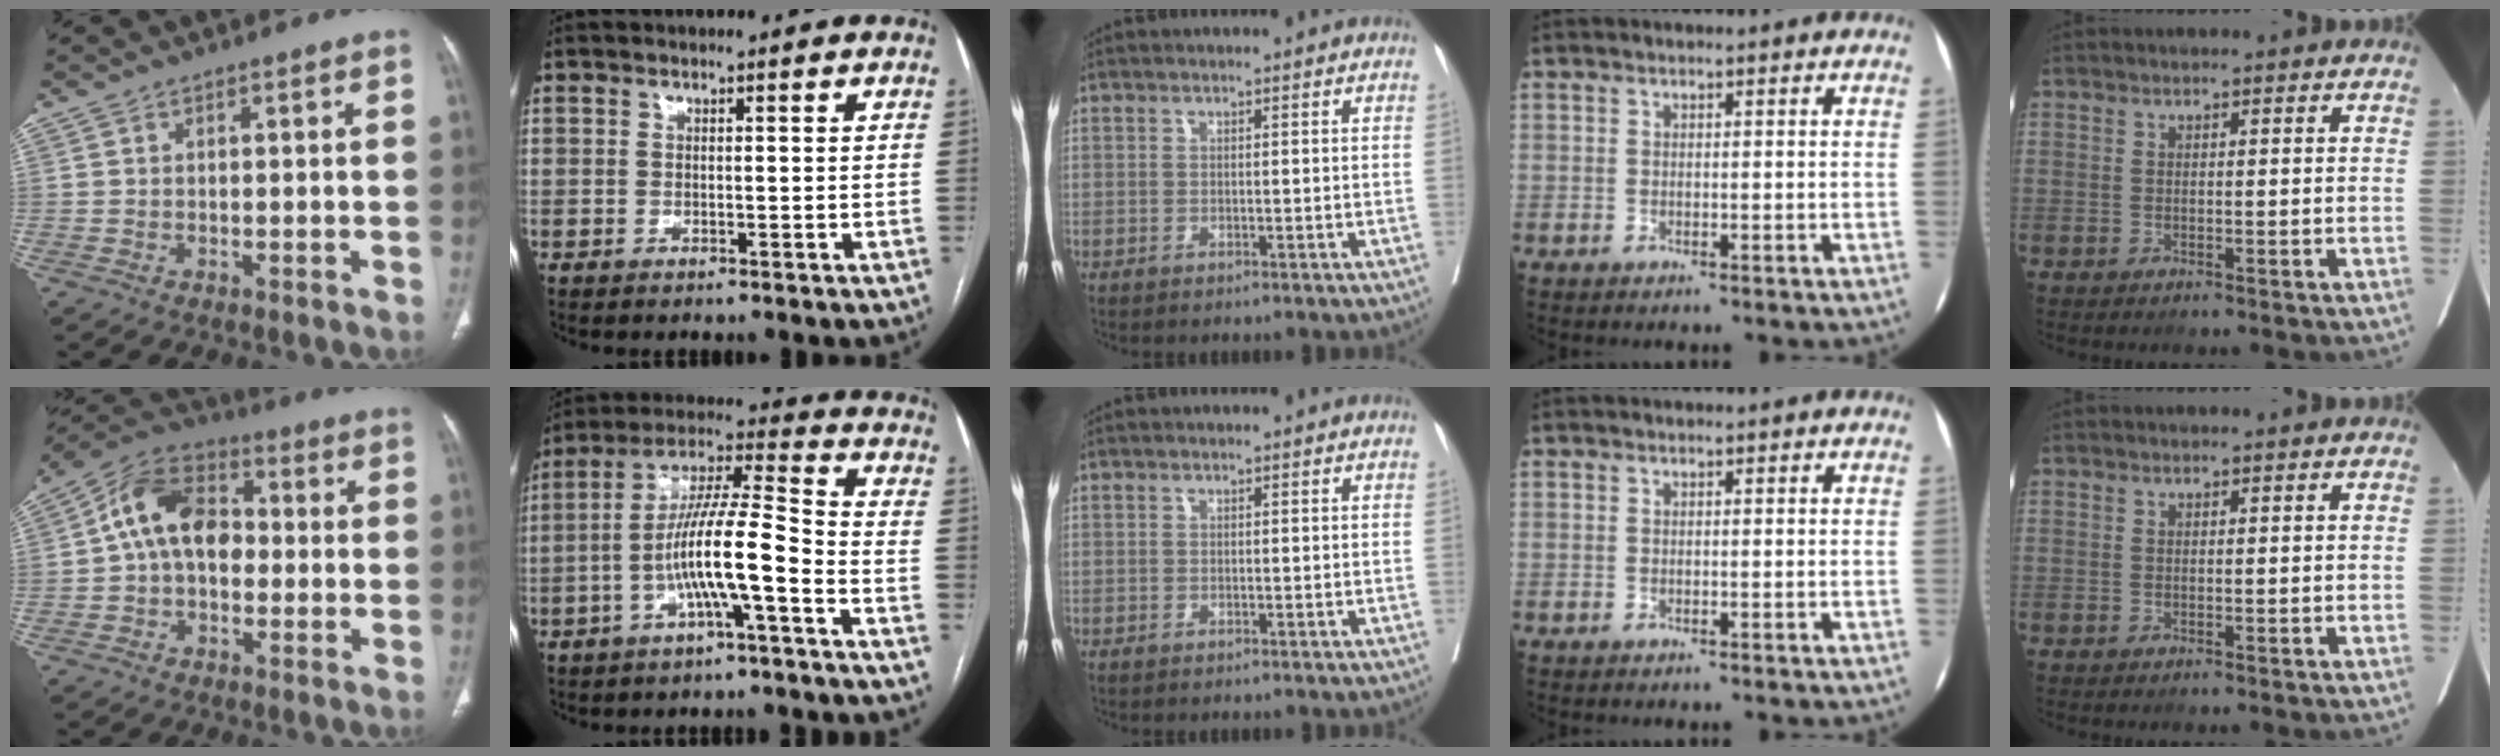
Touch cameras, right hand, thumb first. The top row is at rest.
{"thumb": {"total": 12.9, "force": [0.0, 9.2, 9.1], "torque": [-0.135, 0.034, -0.014]}, "index": {"total": 11.4, "force": [-4.0, 0.5, 10.6], "torque": [-0.197, 0.023, -0.075]}}